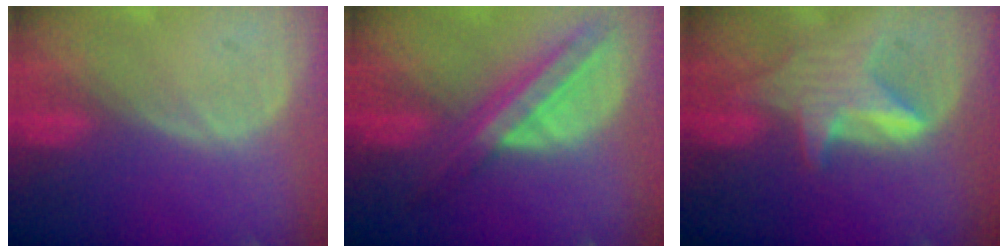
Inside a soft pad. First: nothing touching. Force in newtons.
{"total": 8.3, "press": 7.1, "slide": 4.4}
{"total": 6.1, "press": 6.1, "slide": 0.1}